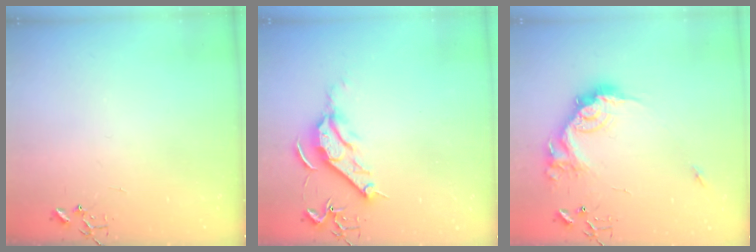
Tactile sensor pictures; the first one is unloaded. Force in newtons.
{"total": 10.8, "press": 10.7, "slide": 1.1}
{"total": 17.8, "press": 17.7, "slide": 1.1}